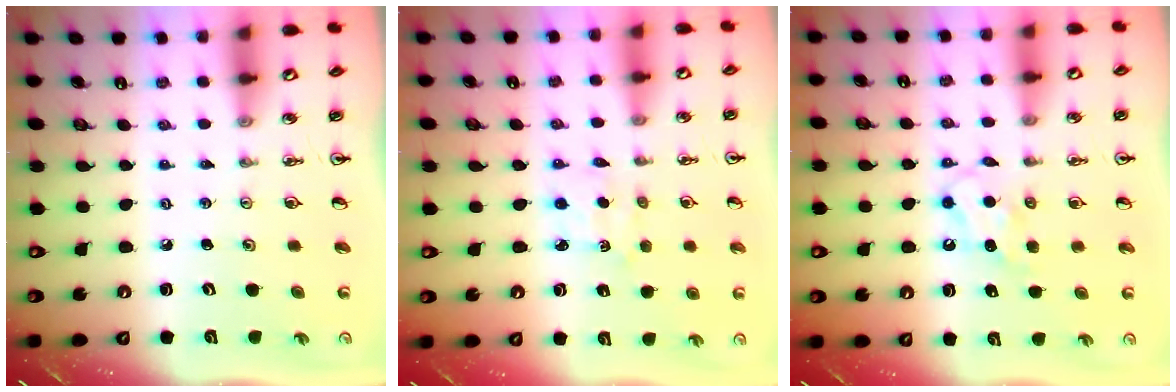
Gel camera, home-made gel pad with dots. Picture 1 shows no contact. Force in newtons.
{"total": 3.1, "press": 3.1, "slide": 0.2}
{"total": 5.6, "press": 5.6, "slide": 0.6}